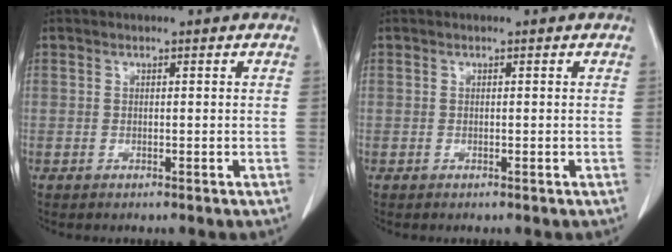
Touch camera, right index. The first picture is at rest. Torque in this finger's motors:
{"motor_torque": [0.02, -0.01, -0.03, 0.00]}